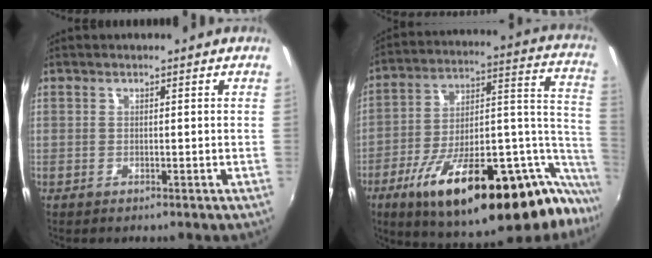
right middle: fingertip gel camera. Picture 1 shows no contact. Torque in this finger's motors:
{"motor_torque": [2.14, 0.00, 0.86, 0.21]}